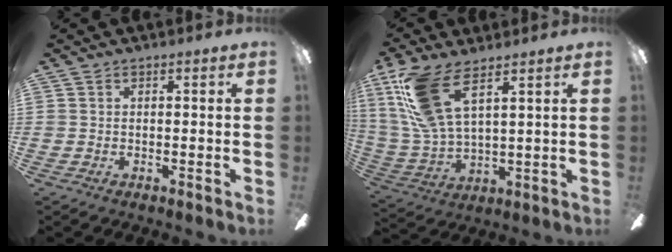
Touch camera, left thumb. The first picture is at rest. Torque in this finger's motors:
{"motor_torque": [0.36, 0.40, 0.03, -0.04, 0.19]}